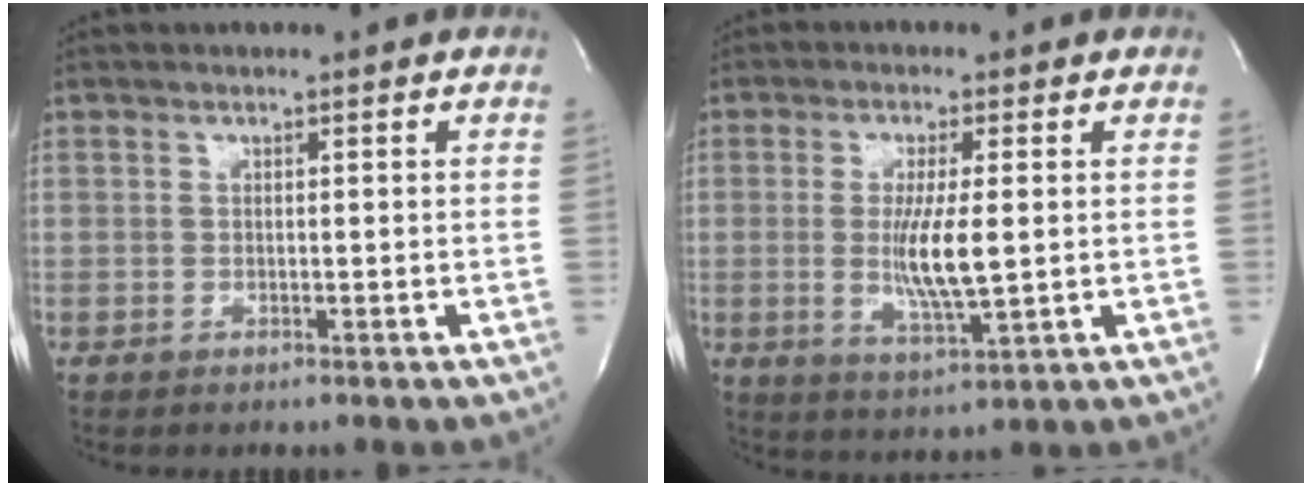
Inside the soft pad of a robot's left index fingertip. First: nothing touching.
{"total": 7.4, "force": [0.0, 0.9, 7.4], "torque": [-0.148, -0.019, 0.003]}